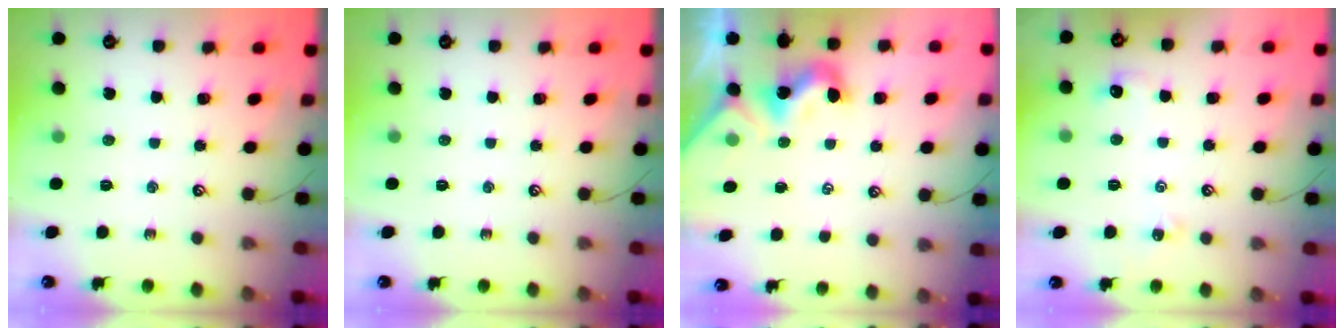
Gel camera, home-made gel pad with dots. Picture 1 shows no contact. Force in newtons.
{"total": 0.0}
{"total": 1.9, "press": 1.9, "slide": 0.3}
{"total": 2.2, "press": 2.1, "slide": 0.6}